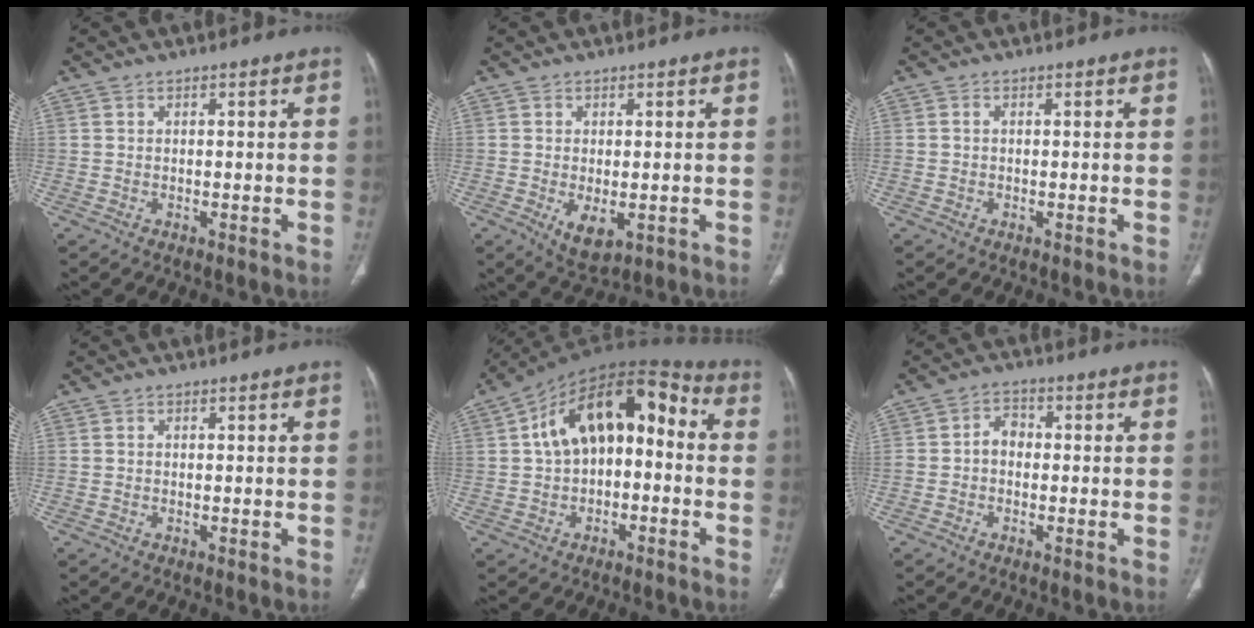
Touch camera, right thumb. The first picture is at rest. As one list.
[{"total": 5.1, "force": [-1.2, 2.6, 4.2], "torque": [-0.068, -0.013, -0.008]}, {"total": 0.6, "force": [0.0, 0.4, 0.4], "torque": [-0.010, 0.001, -0.002]}, {"total": 0.0}, {"total": 17.0, "force": [1.0, 10.1, 13.7], "torque": [-0.186, 0.058, 0.006]}, {"total": 5.4, "force": [-0.6, 4.0, 3.5], "torque": [-0.047, 0.021, -0.020]}]